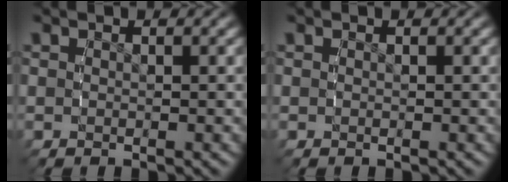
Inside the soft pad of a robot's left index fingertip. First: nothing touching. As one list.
[{"total": 0.0}]